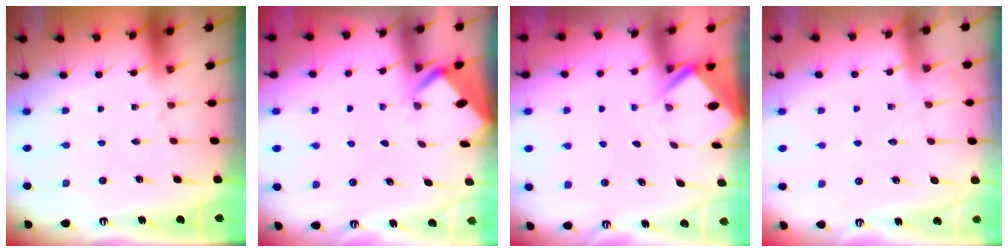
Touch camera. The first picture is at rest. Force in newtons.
{"total": 2.9, "press": 2.9, "slide": 0.4}
{"total": 2.6, "press": 2.6, "slide": 0.1}
{"total": 6.4, "press": 6.4, "slide": 0.7}